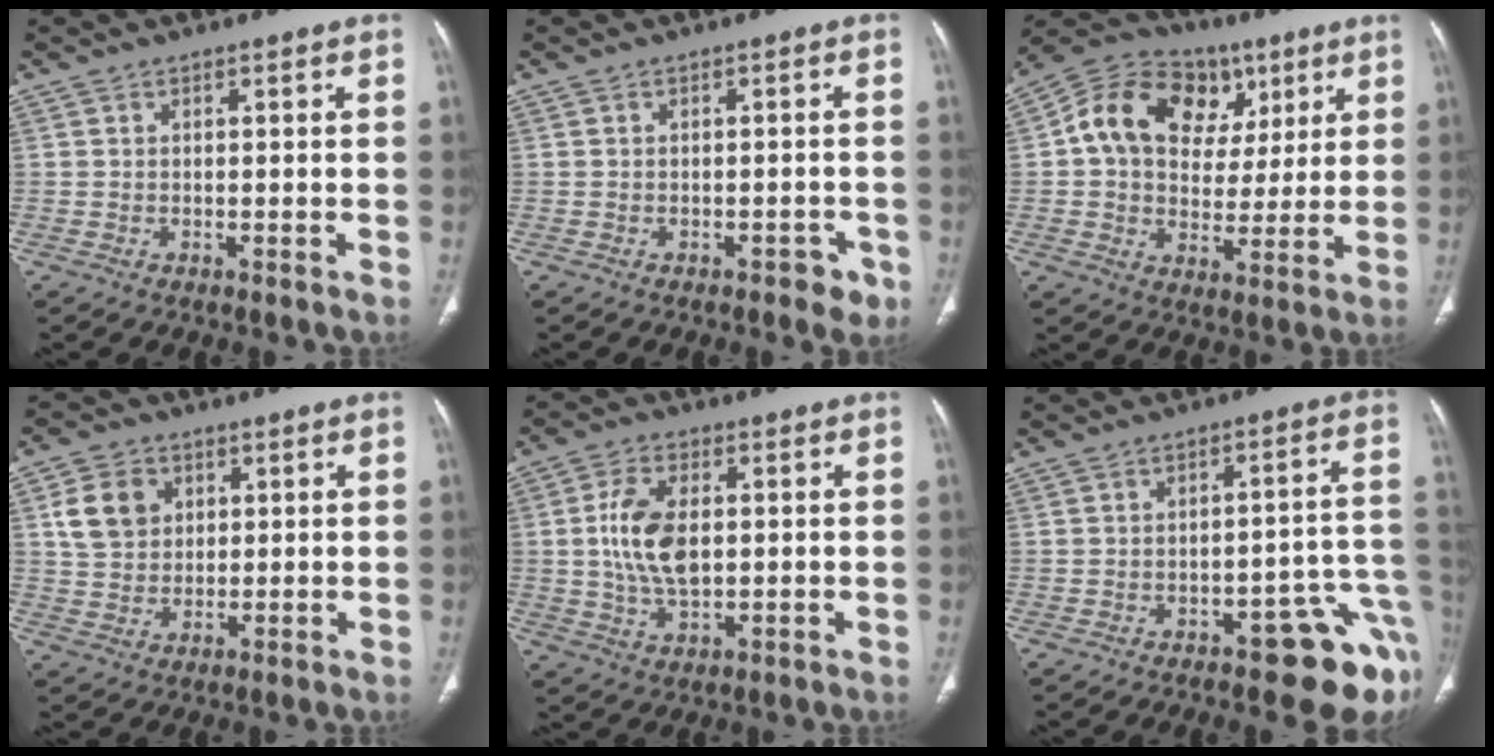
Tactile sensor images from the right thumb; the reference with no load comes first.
{"total": 3.3, "force": [-1.9, 1.7, 2.0], "torque": [-0.013, 0.010, -0.021]}
{"total": 19.0, "force": [5.7, 14.3, 11.1], "torque": [-0.157, 0.020, 0.092]}
{"total": 8.0, "force": [2.6, 6.5, 3.9], "torque": [-0.049, -0.005, 0.050]}
{"total": 10.4, "force": [0.9, 6.0, 8.5], "torque": [-0.163, -0.003, 0.023]}
{"total": 12.9, "force": [-6.2, 4.9, 10.2], "torque": [-0.062, 0.050, -0.071]}